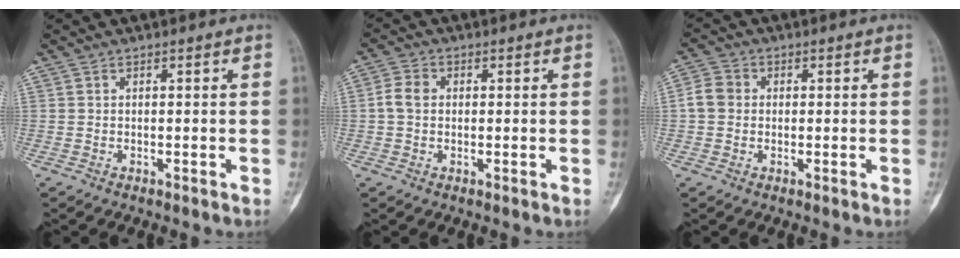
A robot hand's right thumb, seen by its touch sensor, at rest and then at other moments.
{"total": 3.7, "force": [0.1, 2.9, 2.3], "torque": [-0.046, 0.010, -0.004]}
{"total": 4.1, "force": [0.0, 3.6, 2.0], "torque": [-0.033, 0.010, -0.007]}